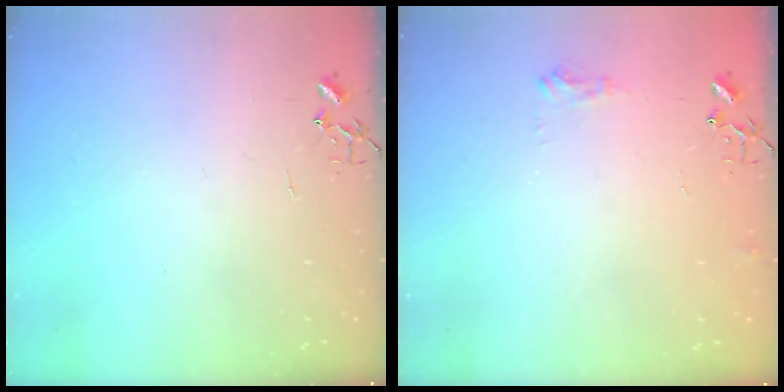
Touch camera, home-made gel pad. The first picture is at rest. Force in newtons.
{"total": 7.2, "press": 7.1, "slide": 1.0}